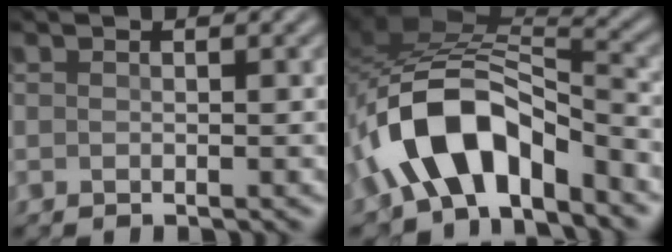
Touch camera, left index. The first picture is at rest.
{"total": 9.3, "force": [-5.4, 4.7, 6.0], "torque": [-0.101, 0.009, -0.097]}